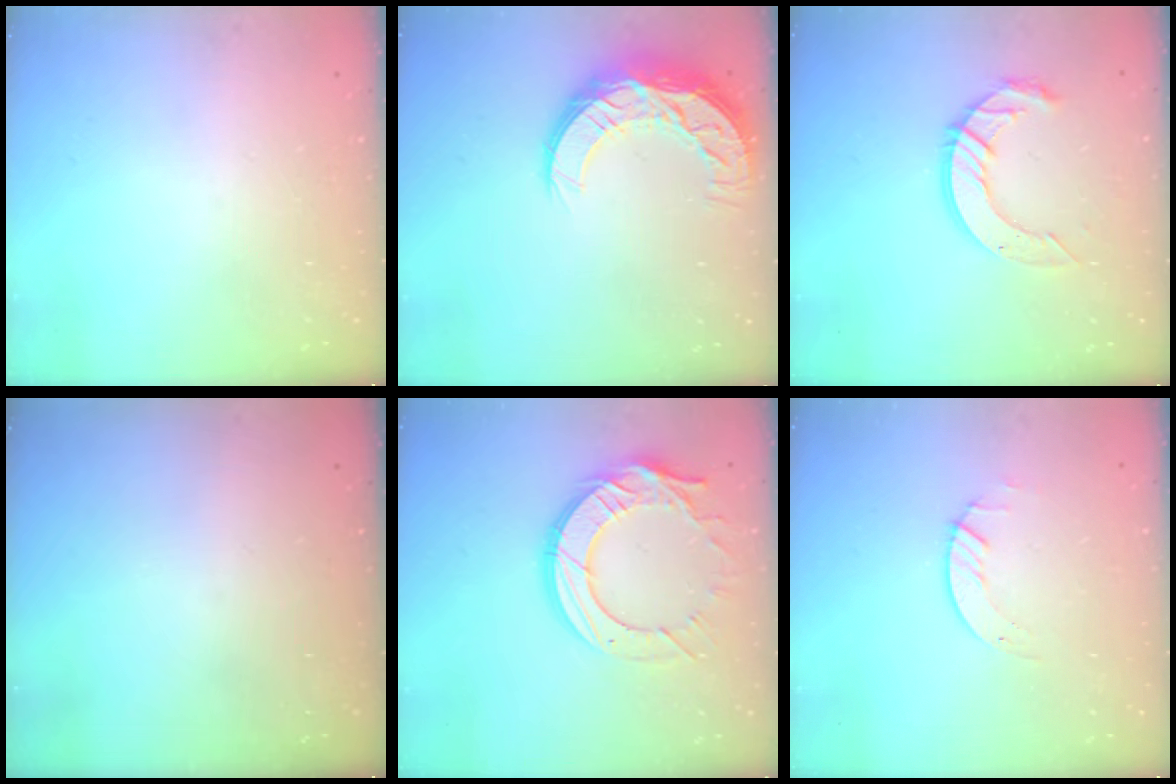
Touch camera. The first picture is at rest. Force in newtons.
{"total": 13.1, "press": 13.1, "slide": 0.6}
{"total": 11.1, "press": 11.1, "slide": 1.0}
{"total": 0.0}
{"total": 17.4, "press": 17.3, "slide": 1.7}
{"total": 1.2, "press": 1.1, "slide": 0.2}